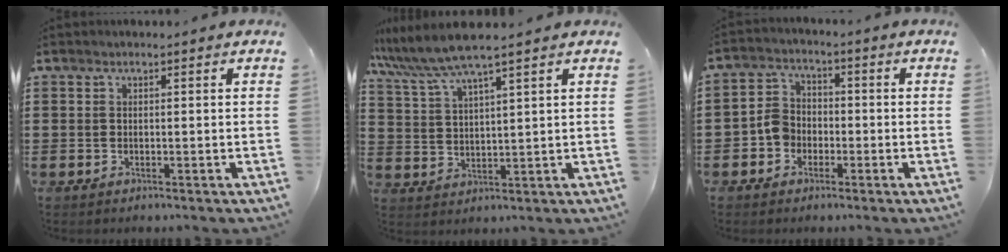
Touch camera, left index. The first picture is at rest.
{"total": 6.4, "force": [5.4, 0.0, 3.6], "torque": [-0.088, -0.018, 0.093]}
{"total": 4.7, "force": [-1.8, 3.9, 1.8], "torque": [-0.056, 0.010, -0.042]}